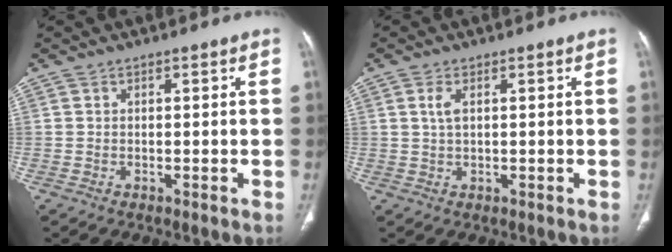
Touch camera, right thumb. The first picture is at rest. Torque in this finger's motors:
{"motor_torque": [-0.44, -0.33, 0.06, -0.10, 0.08]}